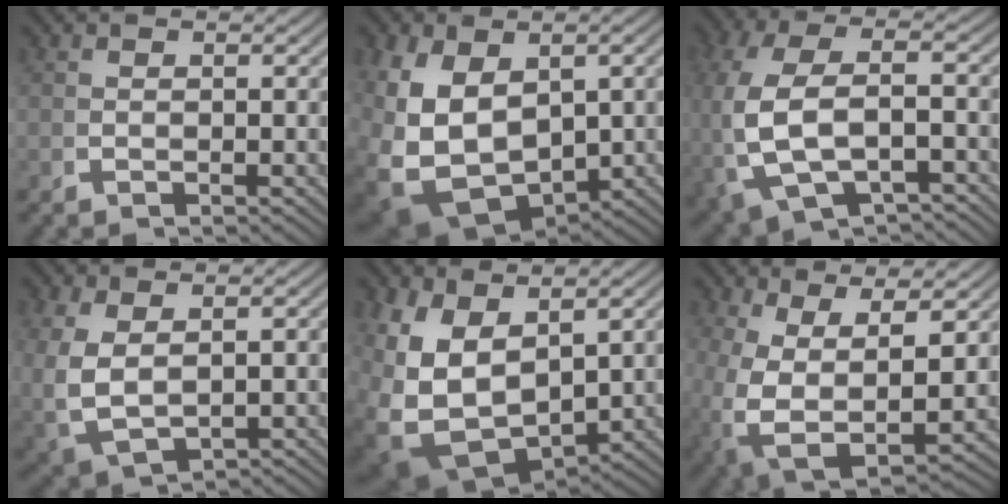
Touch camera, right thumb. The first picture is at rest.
{"total": 14.5, "force": [-2.8, 10.7, 9.4], "torque": [-0.248, -0.075, -0.011]}
{"total": 7.7, "force": [-1.9, 4.3, 6.1], "torque": [-0.156, -0.018, -0.008]}
{"total": 5.2, "force": [-0.3, 3.6, 3.8], "torque": [-0.104, -0.030, 0.025]}
{"total": 13.1, "force": [-2.3, 9.6, 8.7], "torque": [-0.231, -0.072, -0.004]}
{"total": 9.2, "force": [-1.2, 5.8, 7.0], "torque": [-0.173, -0.050, 0.009]}